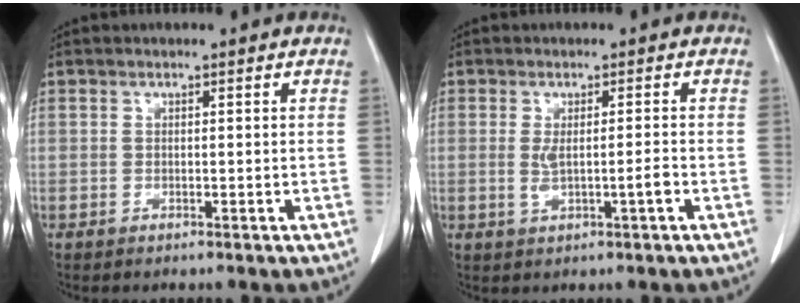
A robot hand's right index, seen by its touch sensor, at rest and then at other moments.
{"total": 3.3, "force": [-0.6, 0.1, 3.3], "torque": [-0.062, -0.001, -0.004]}